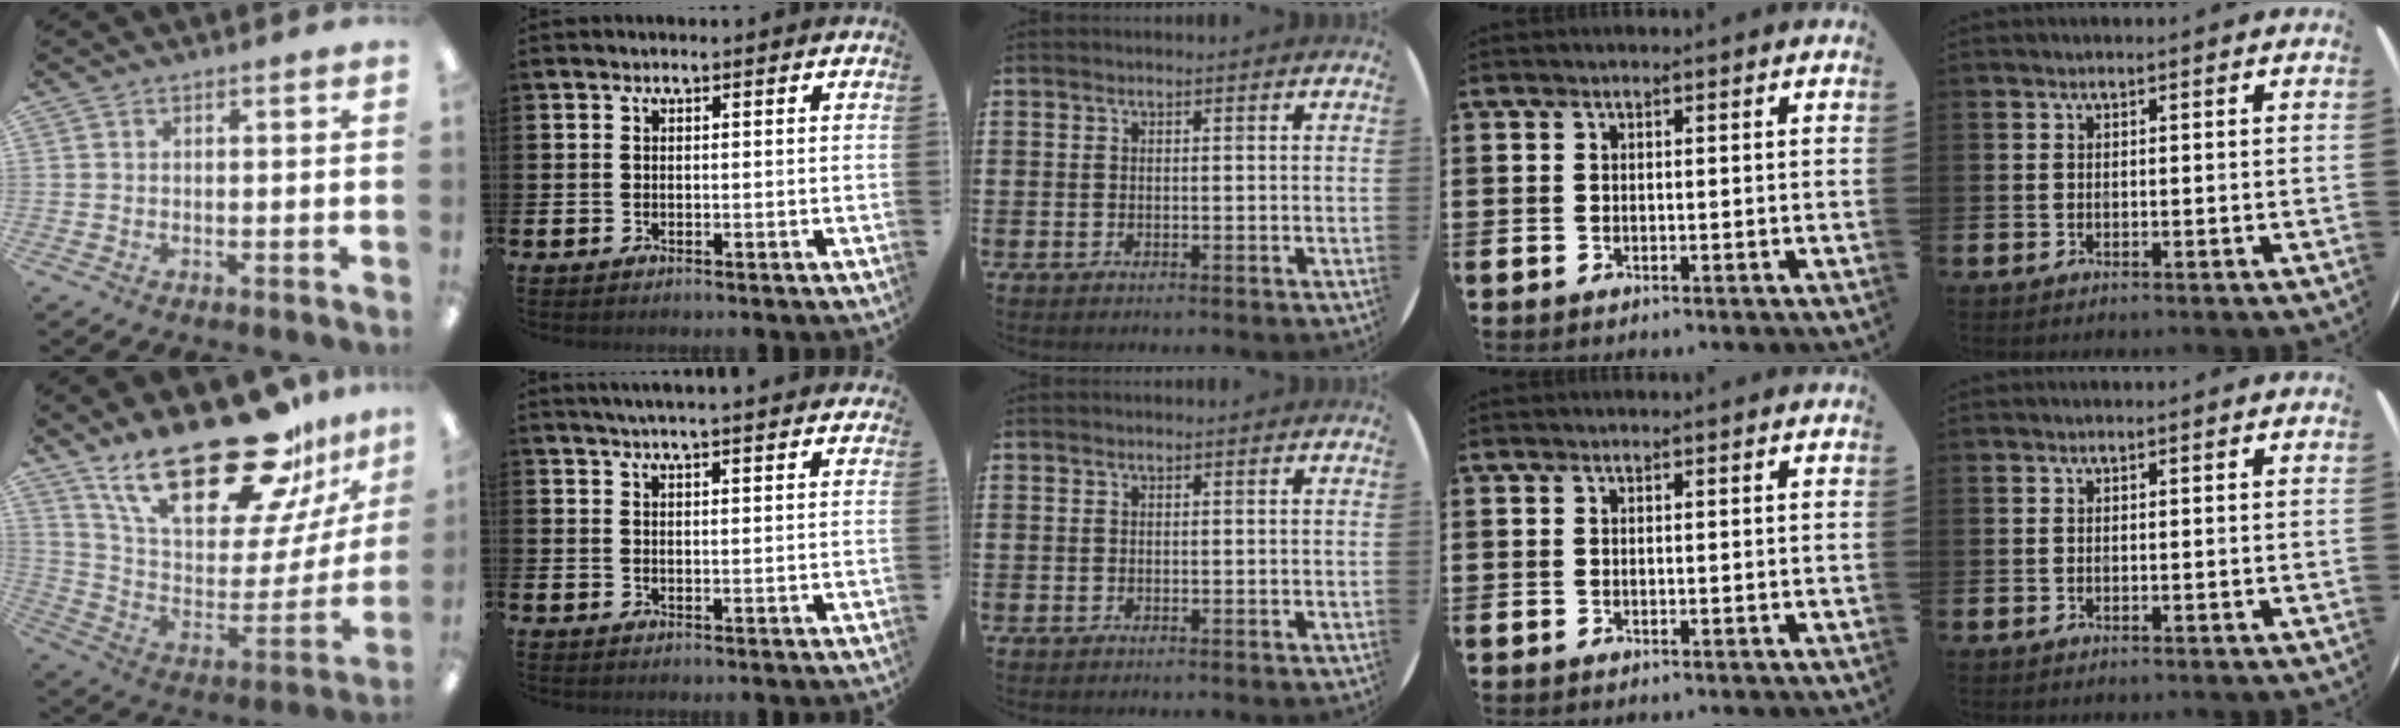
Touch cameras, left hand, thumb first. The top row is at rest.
{"thumb": {"total": 28.6, "force": [19.9, 9.7, 18.1], "torque": [-0.303, -0.135, 0.344]}, "index": {"total": 3.9, "force": [3.8, -0.6, 0.6], "torque": [-0.017, -0.017, 0.069]}}